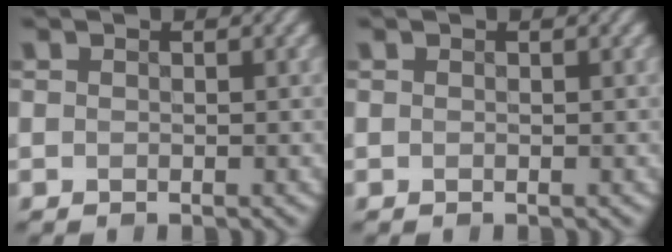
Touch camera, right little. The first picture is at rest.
{"total": 0.0}